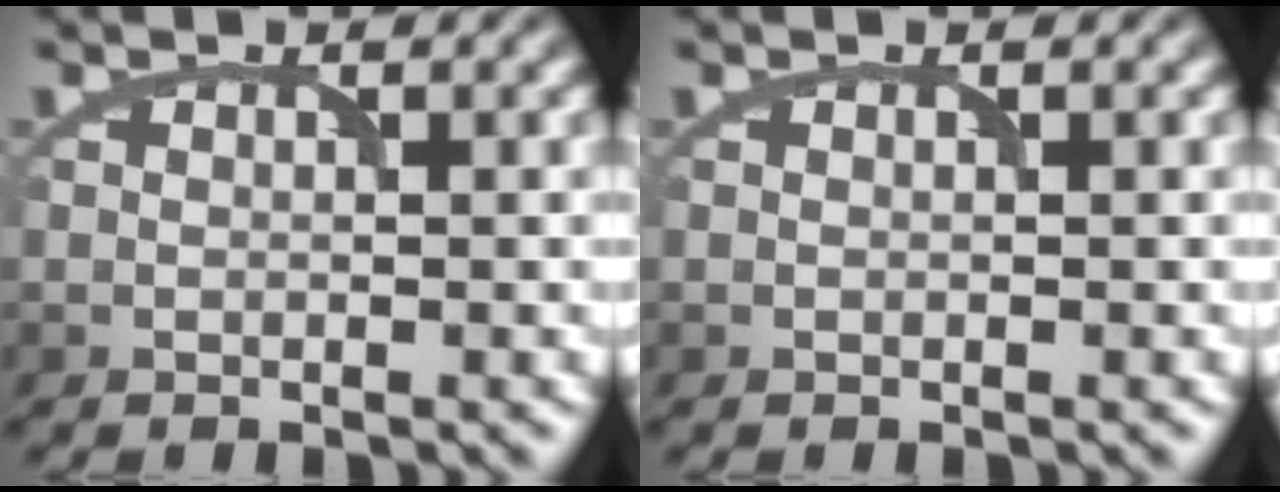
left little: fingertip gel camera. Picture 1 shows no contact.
{"total": 0.0}